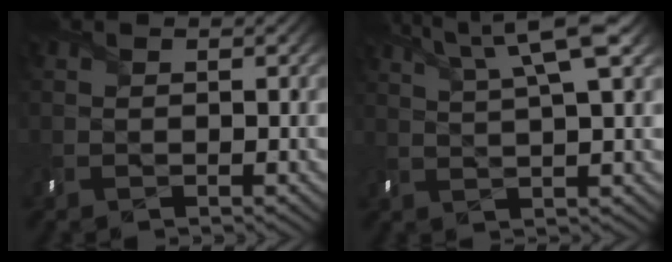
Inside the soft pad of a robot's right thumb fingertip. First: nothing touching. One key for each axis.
{"total": 8.1, "fx": 4.6, "fy": 1.4, "fz": 6.6, "tx": -0.107, "ty": 0.019, "tz": 0.082}